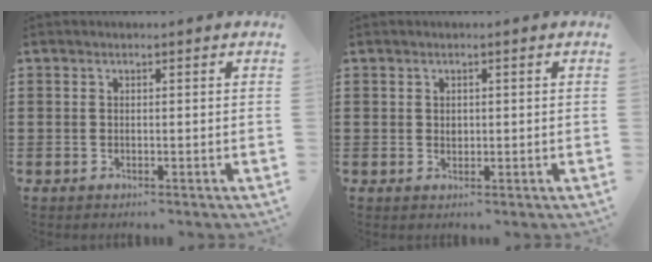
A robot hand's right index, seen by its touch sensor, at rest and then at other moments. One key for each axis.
{"total": 1.0, "fx": 0.3, "fy": 0.8, "fz": 0.5, "tx": -0.013, "ty": 0.005, "tz": 0.005}